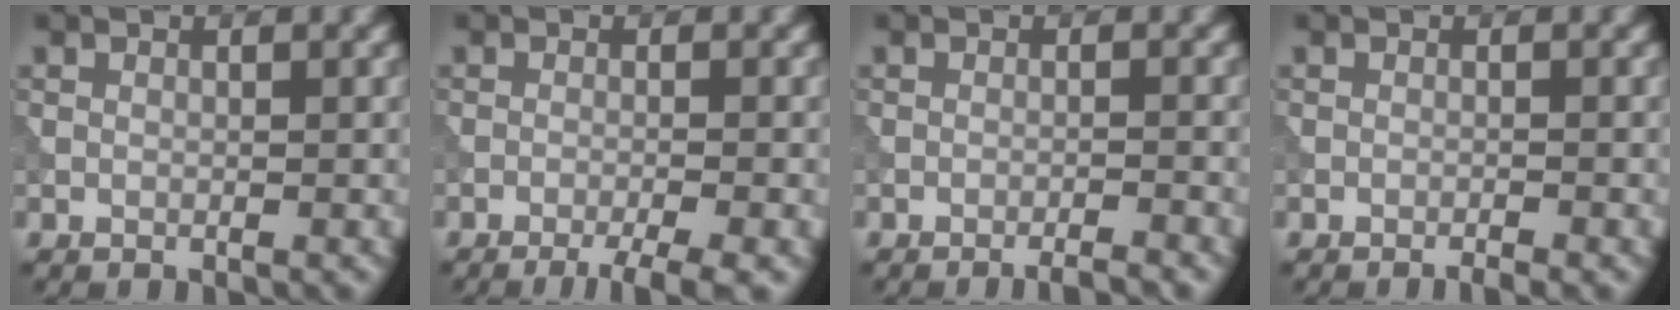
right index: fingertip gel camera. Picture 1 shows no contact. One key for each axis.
{"total": 4.0, "fx": -2.7, "fy": 0.6, "fz": 3.0, "tx": -0.039, "ty": 0.003, "tz": -0.048}
{"total": 2.4, "fx": -2.0, "fy": 0.2, "fz": 1.4, "tx": -0.016, "ty": 0.006, "tz": -0.037}
{"total": 1.1, "fx": -0.8, "fy": 0.1, "fz": 0.7, "tx": -0.006, "ty": 0.000, "tz": -0.016}